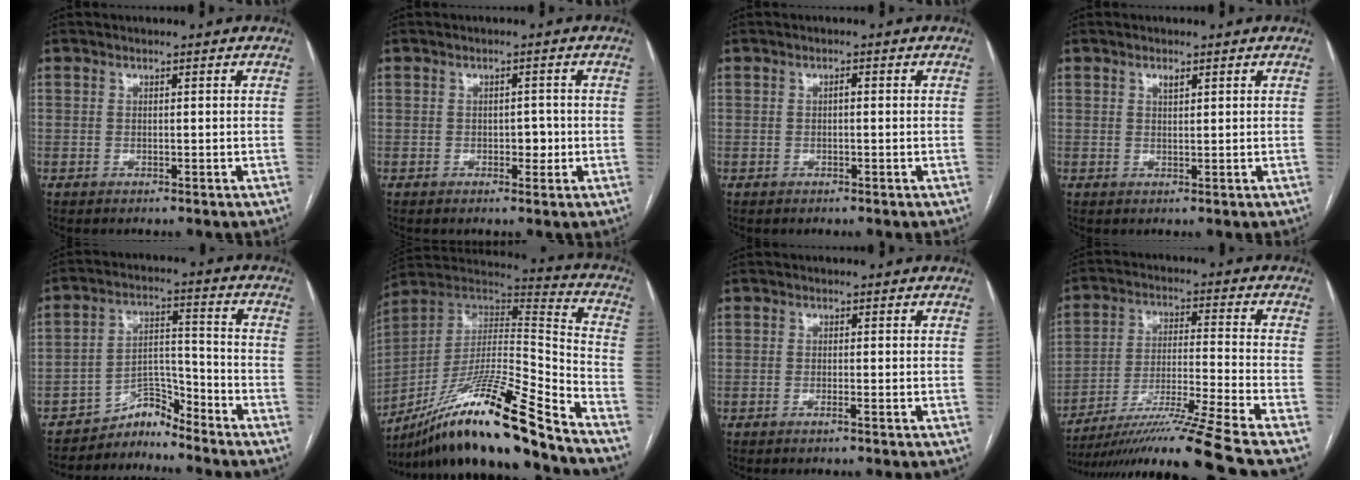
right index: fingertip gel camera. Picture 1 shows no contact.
{"total": 2.2, "force": [-0.5, 1.3, 1.6], "torque": [-0.018, 0.004, -0.005]}
{"total": 0.8, "force": [-0.1, 0.2, 0.8], "torque": [-0.014, 0.003, -0.002]}
{"total": 1.2, "force": [0.7, 0.4, 0.8], "torque": [-0.016, 0.000, 0.012]}
{"total": 5.3, "force": [-5.2, 0.7, -0.4], "torque": [0.019, 0.030, -0.087]}
{"total": 22.6, "force": [-17.1, -0.2, 14.9], "torque": [-0.261, -0.005, -0.309]}
{"total": 0.8, "force": [-0.4, -0.2, 0.6], "torque": [-0.011, 0.001, -0.009]}
{"total": 17.8, "force": [-14.5, -3.6, 9.6], "torque": [-0.170, -0.021, -0.250]}